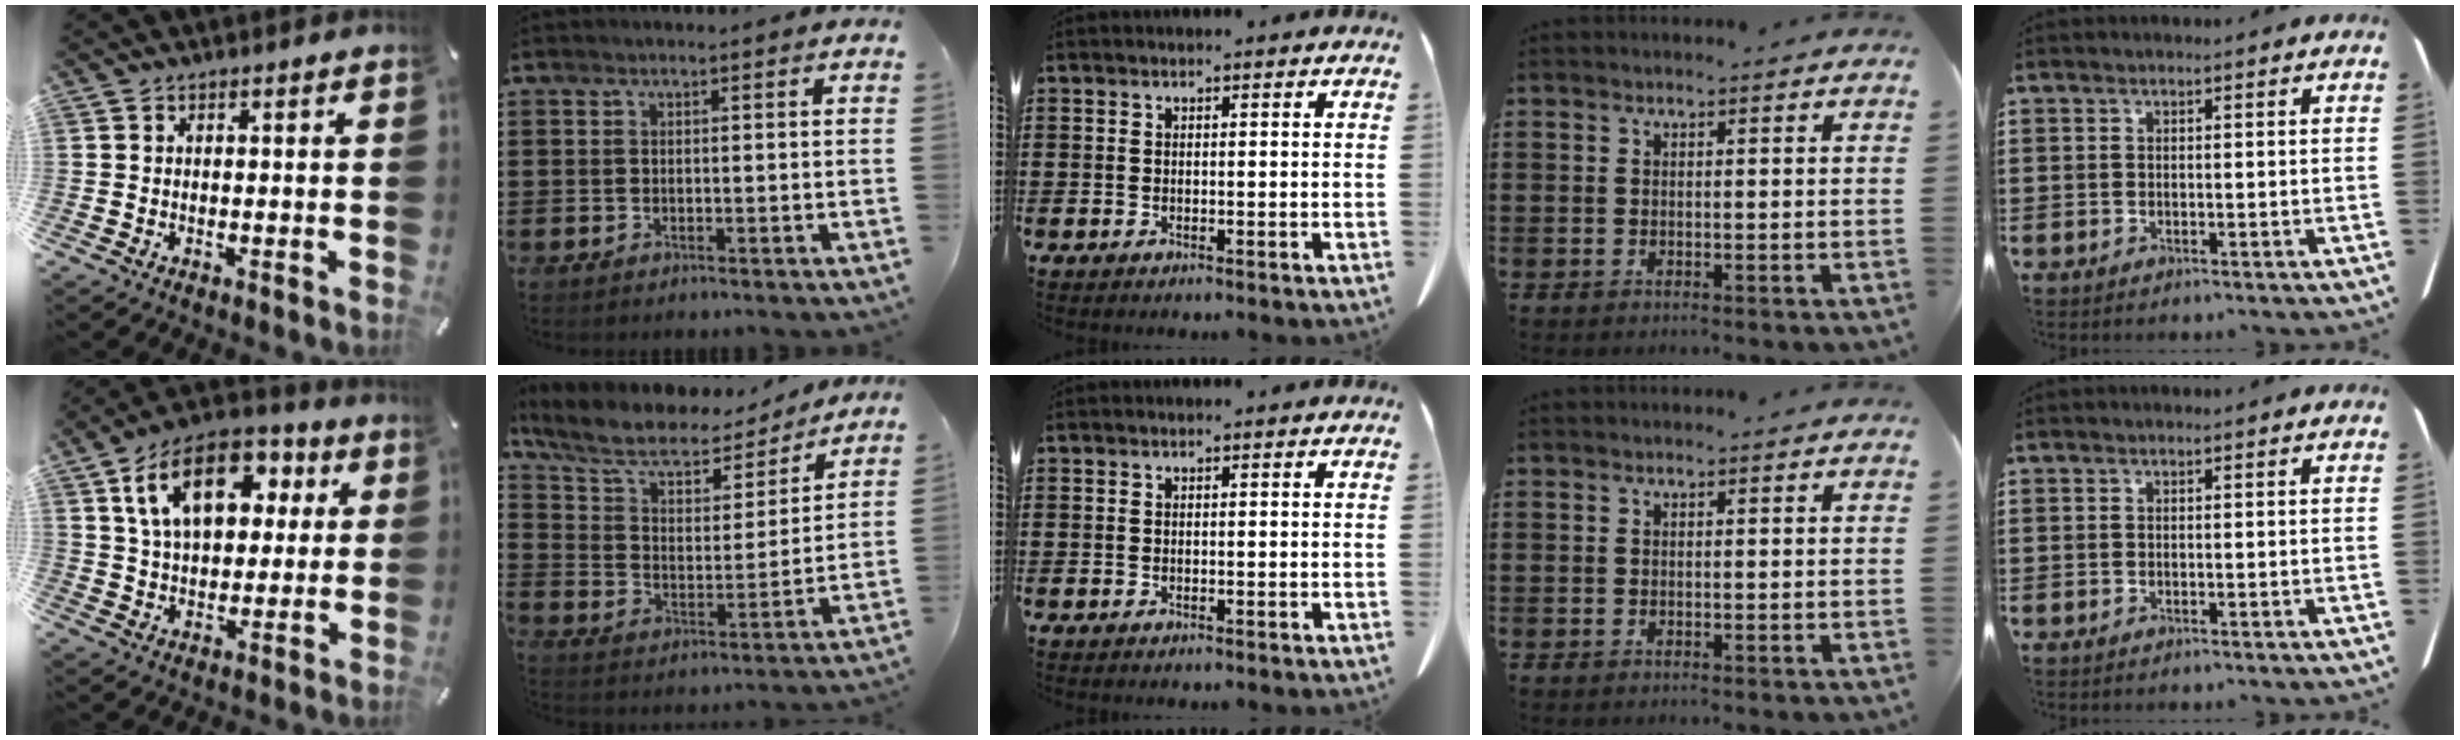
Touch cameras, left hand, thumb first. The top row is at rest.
{"thumb": {"total": 16.8, "force": [6.3, 10.9, 11.1], "torque": [-0.206, 0.000, 0.109]}, "index": {"total": 8.7, "force": [6.7, 3.5, 4.4], "torque": [-0.113, -0.033, 0.114]}}